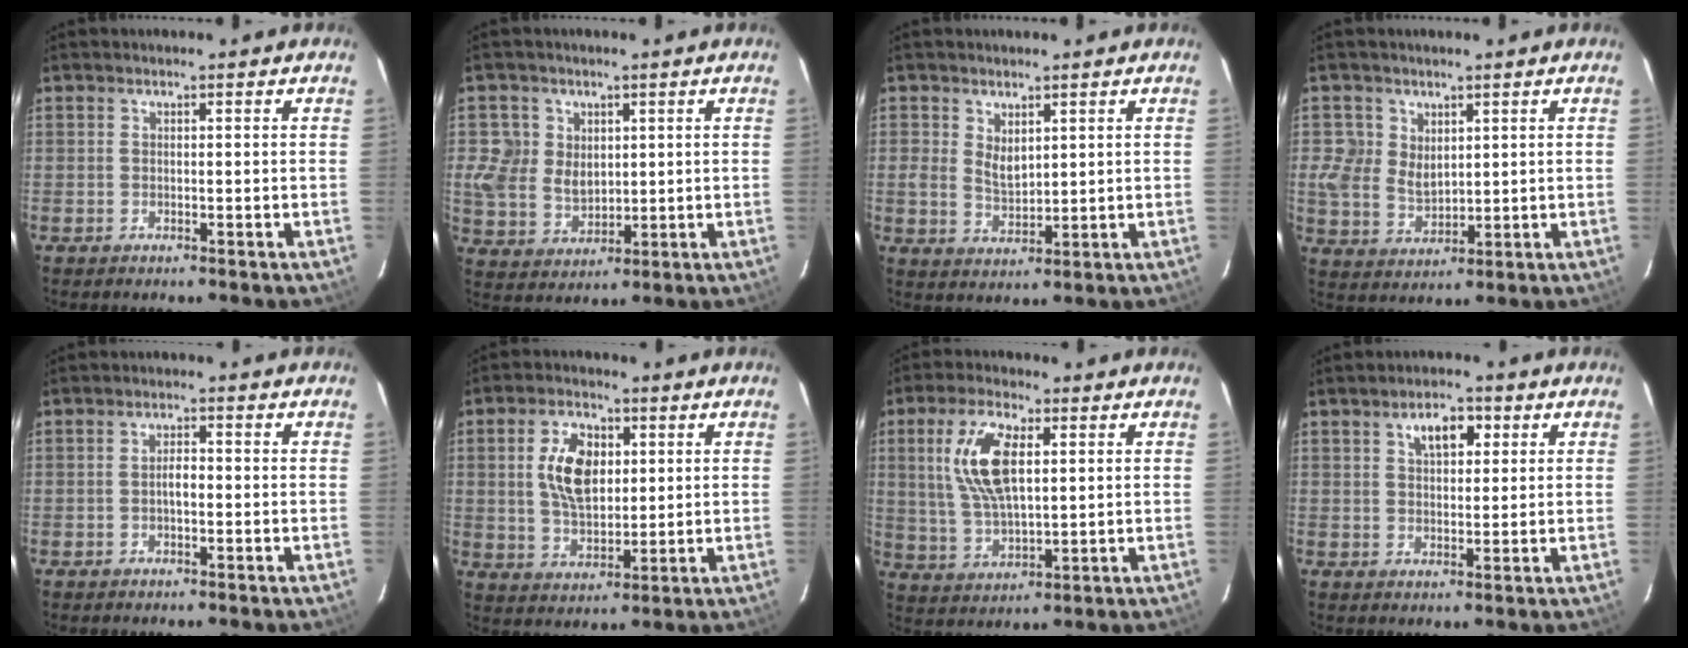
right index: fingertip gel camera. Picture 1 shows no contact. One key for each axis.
{"total": 8.4, "fx": 2.2, "fy": 7.5, "fz": 3.1, "tx": -0.069, "ty": 0.012, "tz": 0.052}
{"total": 4.2, "fx": 1.8, "fy": 2.7, "fz": 2.7, "tx": -0.046, "ty": -0.004, "tz": 0.037}
{"total": 7.1, "fx": 2.4, "fy": 6.0, "fz": 2.8, "tx": -0.052, "ty": 0.008, "tz": 0.055}
{"total": 2.1, "fx": -0.5, "fy": 0.8, "fz": 1.9, "tx": -0.034, "ty": 0.004, "tz": -0.009}
{"total": 10.0, "fx": 2.2, "fy": 5.8, "fz": 7.9, "tx": -0.151, "ty": 0.011, "tz": 0.046}
{"total": 12.3, "fx": 3.3, "fy": 5.4, "fz": 10.6, "tx": -0.212, "ty": 0.008, "tz": 0.071}
{"total": 5.4, "fx": 2.4, "fy": 2.9, "fz": 3.8, "tx": -0.062, "ty": 0.015, "tz": 0.041}